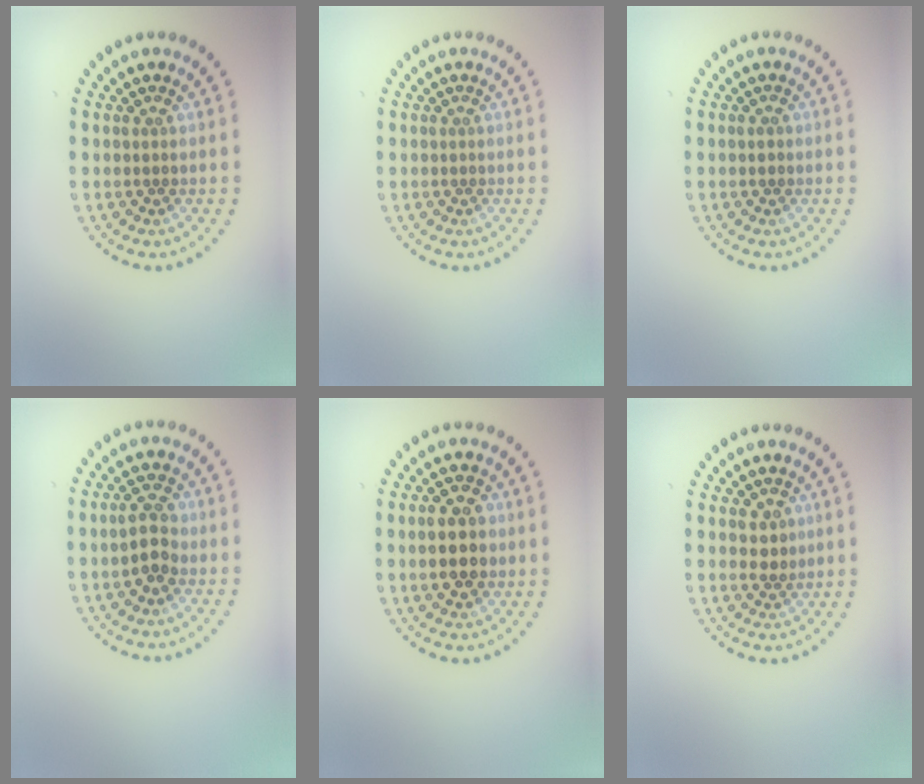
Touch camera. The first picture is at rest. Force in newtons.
{"total": 0.0}
{"total": 0.9, "press": 0.9, "slide": 0.1}
{"total": 2.5, "press": 2.5, "slide": 0.3}
{"total": 4.4, "press": 4.4, "slide": 0.1}
{"total": 1.8, "press": 1.7, "slide": 0.5}